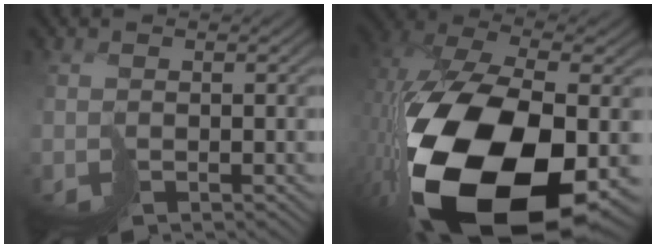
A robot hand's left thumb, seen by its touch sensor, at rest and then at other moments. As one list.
[{"total": 19.7, "force": [-5.2, 10.3, 16.0], "torque": [-0.361, -0.060, -0.045]}]